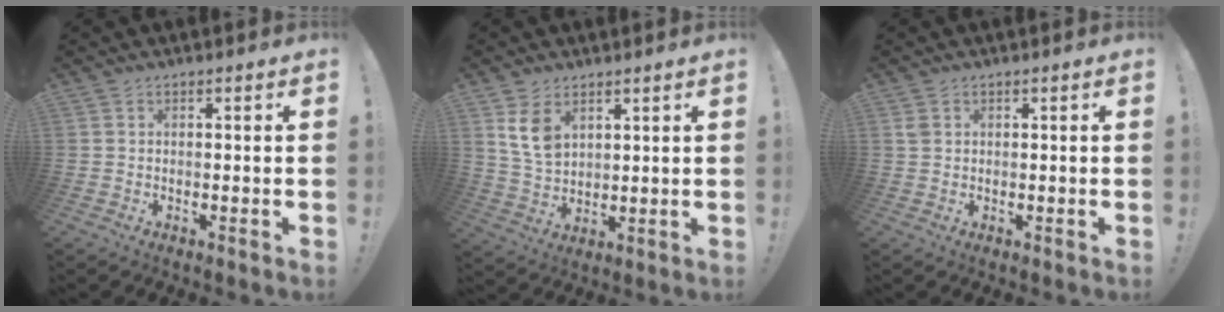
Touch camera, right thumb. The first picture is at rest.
{"total": 8.3, "force": [4.4, 5.5, 4.5], "torque": [-0.074, -0.017, 0.088]}
{"total": 1.6, "force": [0.7, 1.2, 0.8], "torque": [-0.013, 0.003, 0.013]}